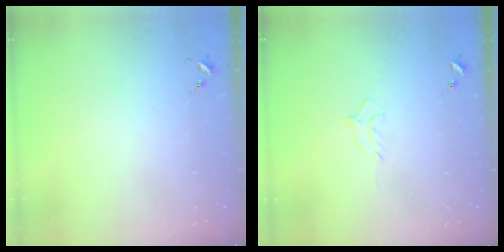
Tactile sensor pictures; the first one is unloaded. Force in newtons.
{"total": 7.2, "press": 7.1, "slide": 1.1}